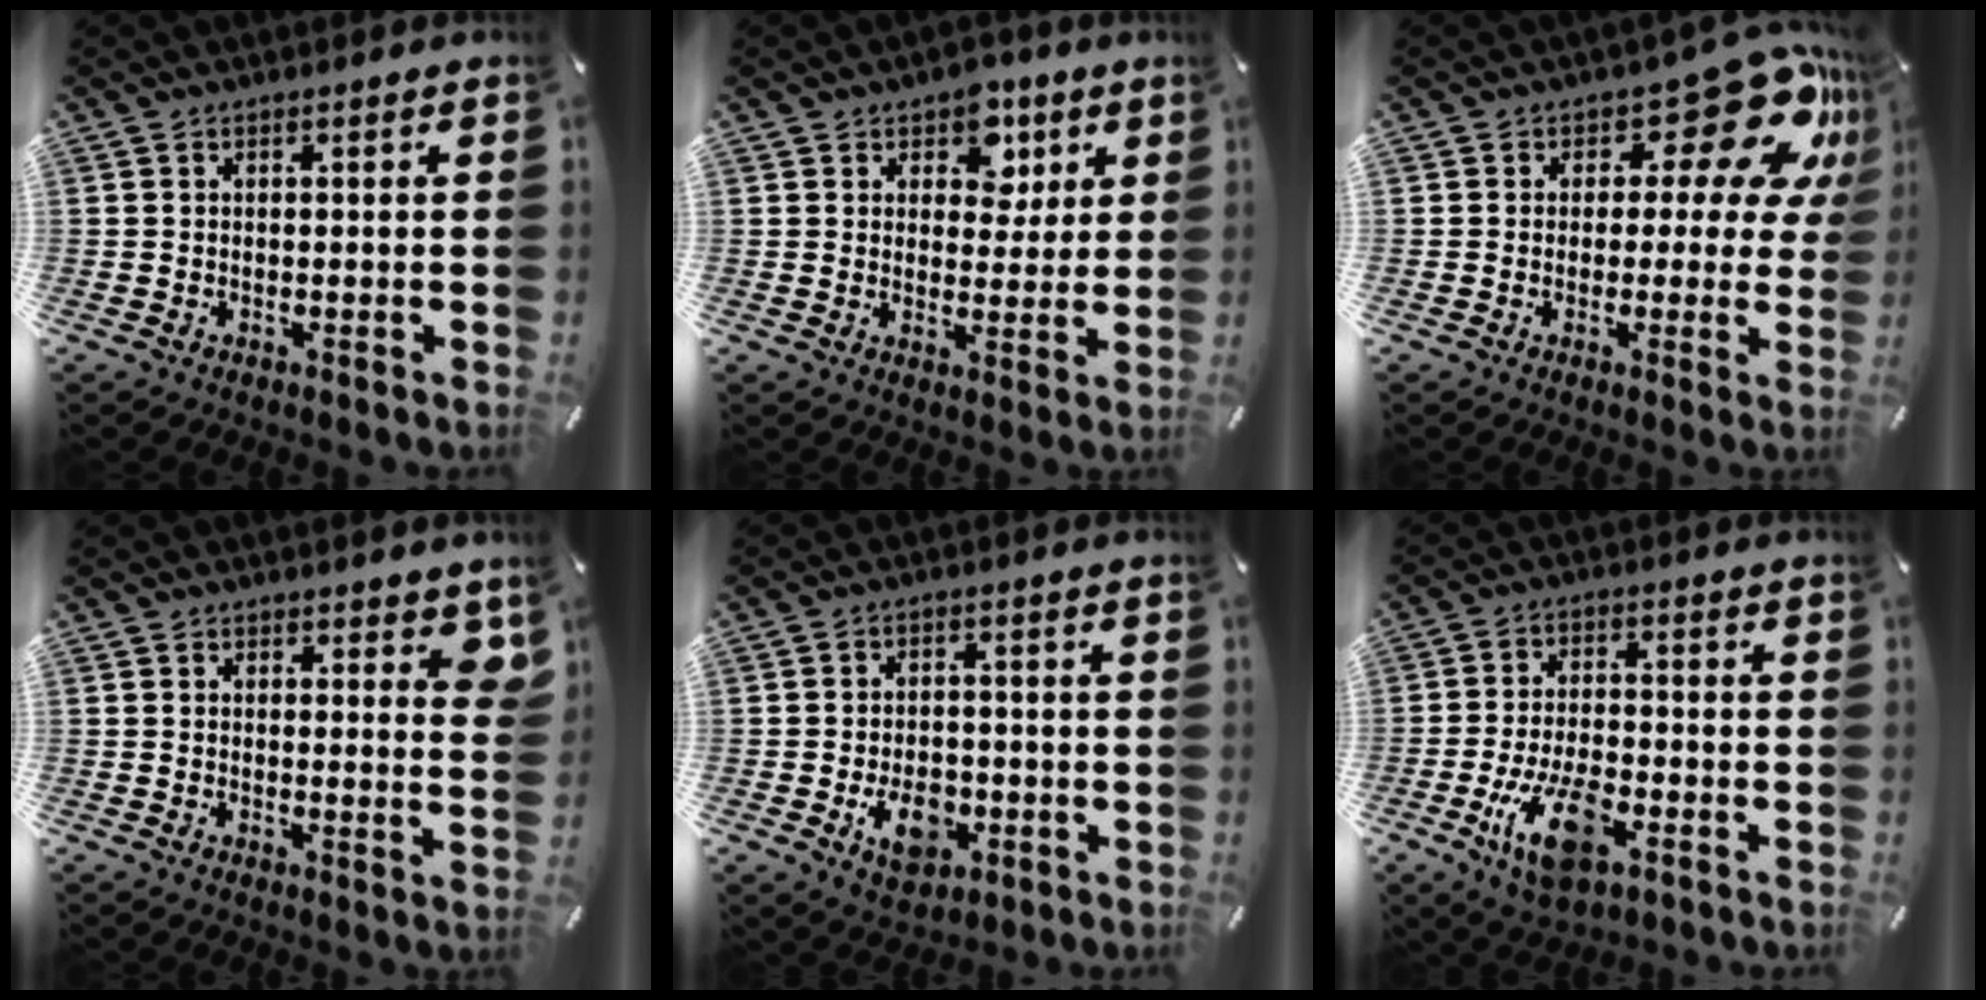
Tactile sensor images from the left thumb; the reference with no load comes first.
{"total": 8.4, "force": [3.9, 6.4, 3.8], "torque": [-0.039, -0.013, 0.065]}
{"total": 16.3, "force": [8.0, 8.3, 11.5], "torque": [-0.141, -0.056, 0.133]}
{"total": 3.7, "force": [2.6, 1.8, 2.0], "torque": [-0.005, -0.017, 0.040]}
{"total": 8.3, "force": [-2.4, 5.9, 5.3], "torque": [-0.086, 0.009, -0.040]}
{"total": 11.7, "force": [-5.2, 5.8, 8.8], "torque": [-0.173, 0.011, -0.095]}